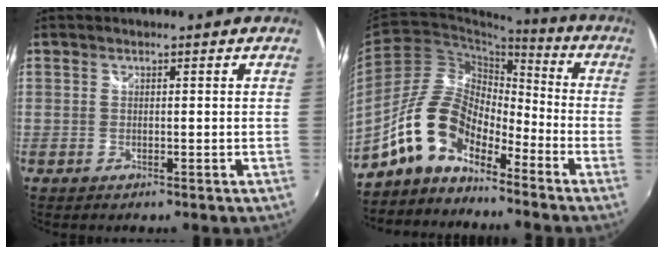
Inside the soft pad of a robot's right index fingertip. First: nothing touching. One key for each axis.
{"total": 12.3, "fx": -8.7, "fy": 5.9, "fz": 6.5, "tx": -0.127, "ty": 0.023, "tz": -0.176}